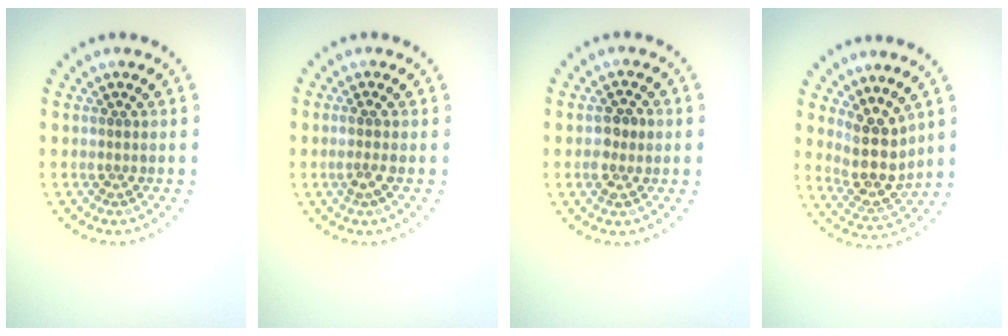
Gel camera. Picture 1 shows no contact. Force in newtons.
{"total": 1.3, "press": 1.1, "slide": 0.7}
{"total": 2.1, "press": 2.1, "slide": 0.1}
{"total": 4.1, "press": 3.5, "slide": 2.2}